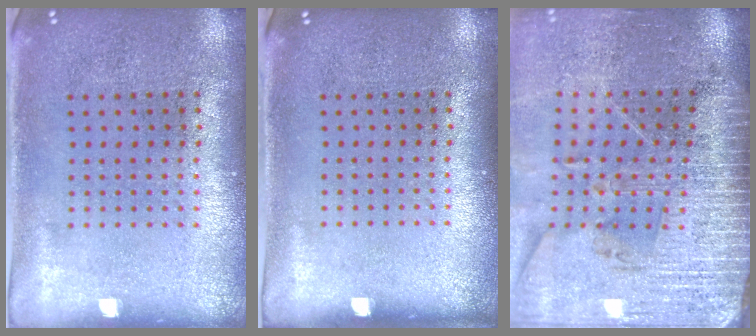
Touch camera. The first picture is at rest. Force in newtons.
{"total": 0.0}
{"total": 3.5, "press": 3.2, "slide": 1.4}